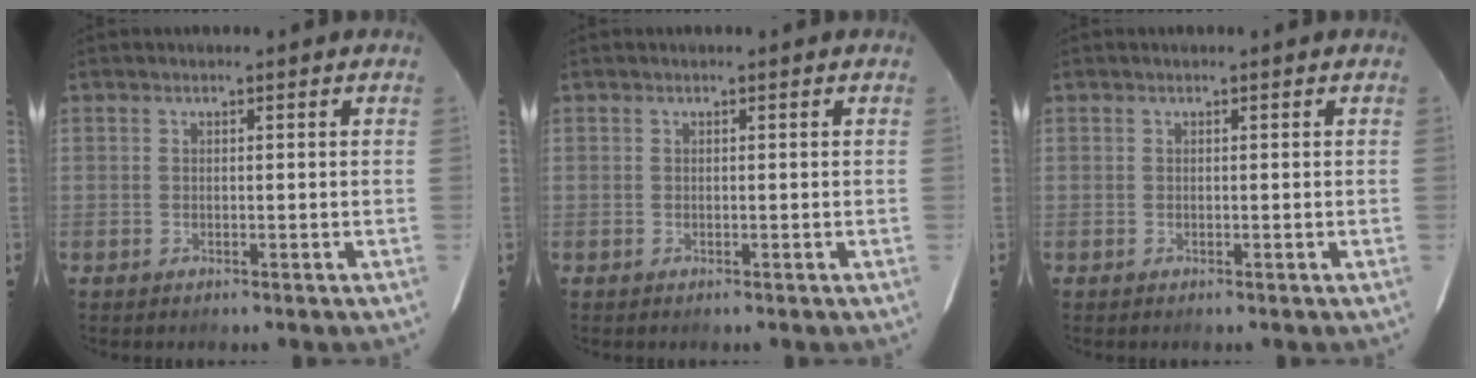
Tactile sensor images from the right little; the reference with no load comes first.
{"total": 0.0}
{"total": 0.0}